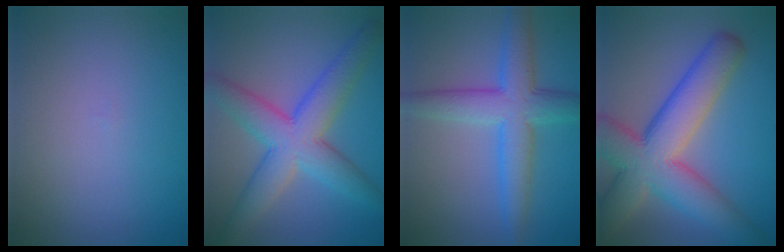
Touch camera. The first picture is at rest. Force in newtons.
{"total": 7.7, "press": 7.7, "slide": 0.2}
{"total": 6.1, "press": 6.1, "slide": 0.1}
{"total": 10.5, "press": 10.5, "slide": 0.8}